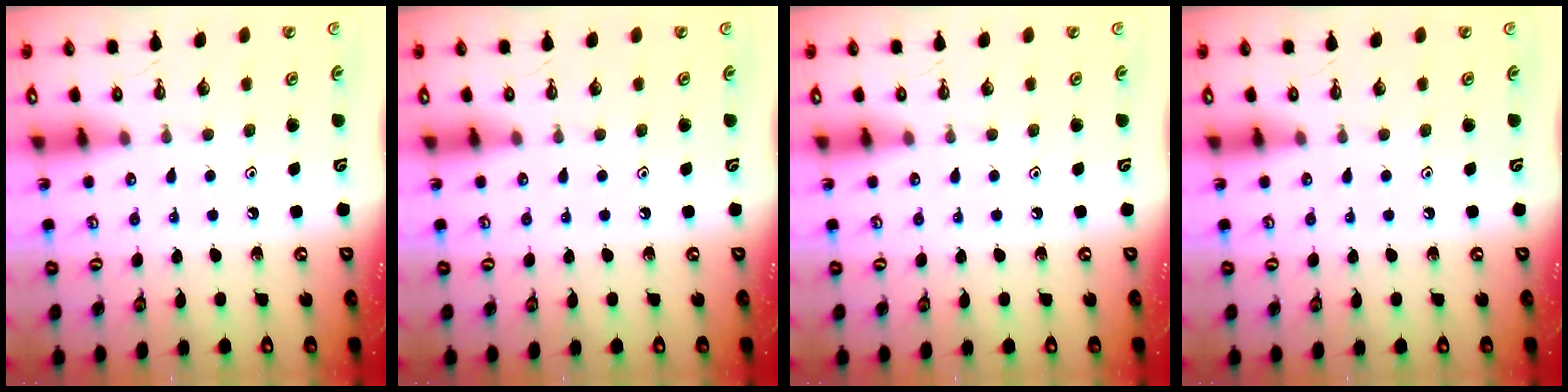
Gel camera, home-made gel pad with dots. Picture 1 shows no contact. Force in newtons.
{"total": 0.0}
{"total": 0.0}
{"total": 0.0}